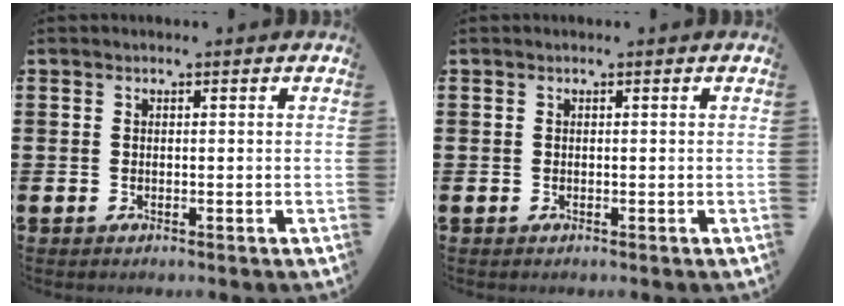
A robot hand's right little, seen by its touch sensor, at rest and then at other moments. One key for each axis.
{"total": 0.0}